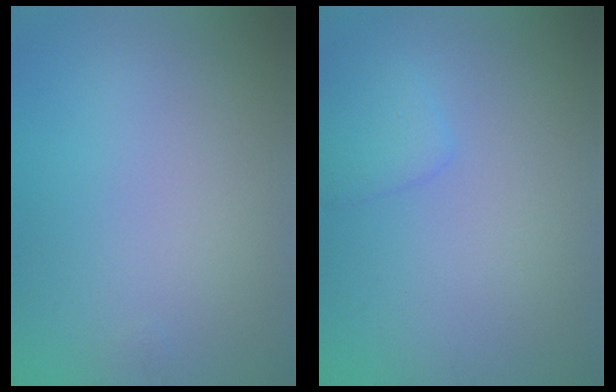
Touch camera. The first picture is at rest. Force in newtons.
{"total": 1.7, "press": 1.7, "slide": 0.2}